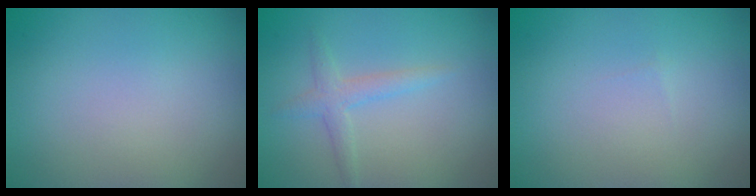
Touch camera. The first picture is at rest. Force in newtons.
{"total": 1.8, "press": 1.8, "slide": 0.1}
{"total": 0.0}